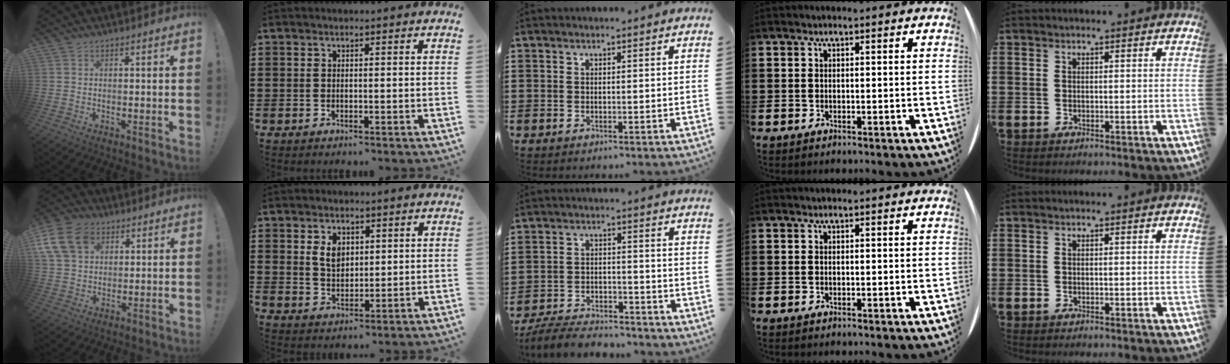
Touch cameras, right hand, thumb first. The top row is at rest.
{"thumb": {"total": 14.3, "force": [6.1, 10.3, 7.9], "torque": [-0.142, -0.025, 0.120]}, "index": {"total": 4.2, "force": [1.4, 2.8, 2.8], "torque": [-0.064, 0.011, 0.025]}, "middle": {"total": 5.9, "force": [-5.6, 1.0, 1.6], "torque": [-0.034, 0.006, -0.110]}}